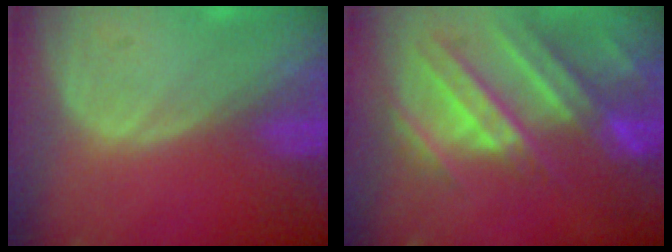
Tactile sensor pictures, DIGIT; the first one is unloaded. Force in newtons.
{"total": 11.1, "press": 9.8, "slide": 5.1}